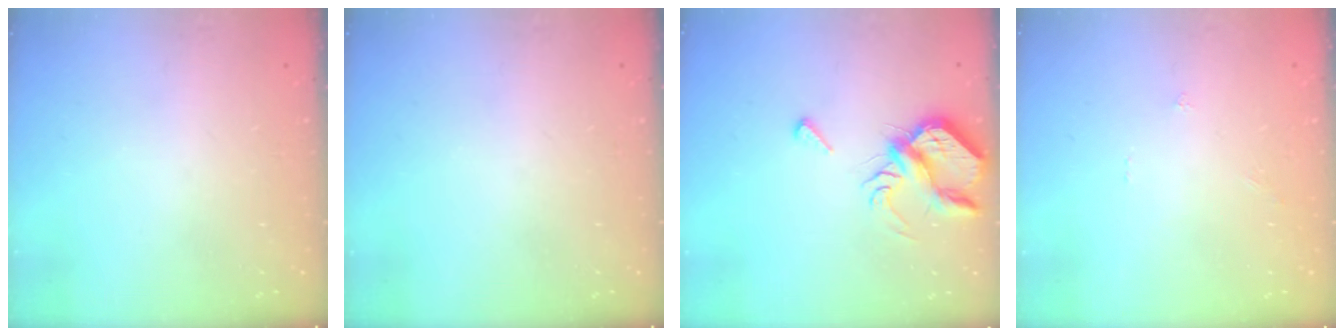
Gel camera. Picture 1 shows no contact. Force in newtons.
{"total": 0.0}
{"total": 7.1, "press": 7.0, "slide": 1.1}
{"total": 0.0}